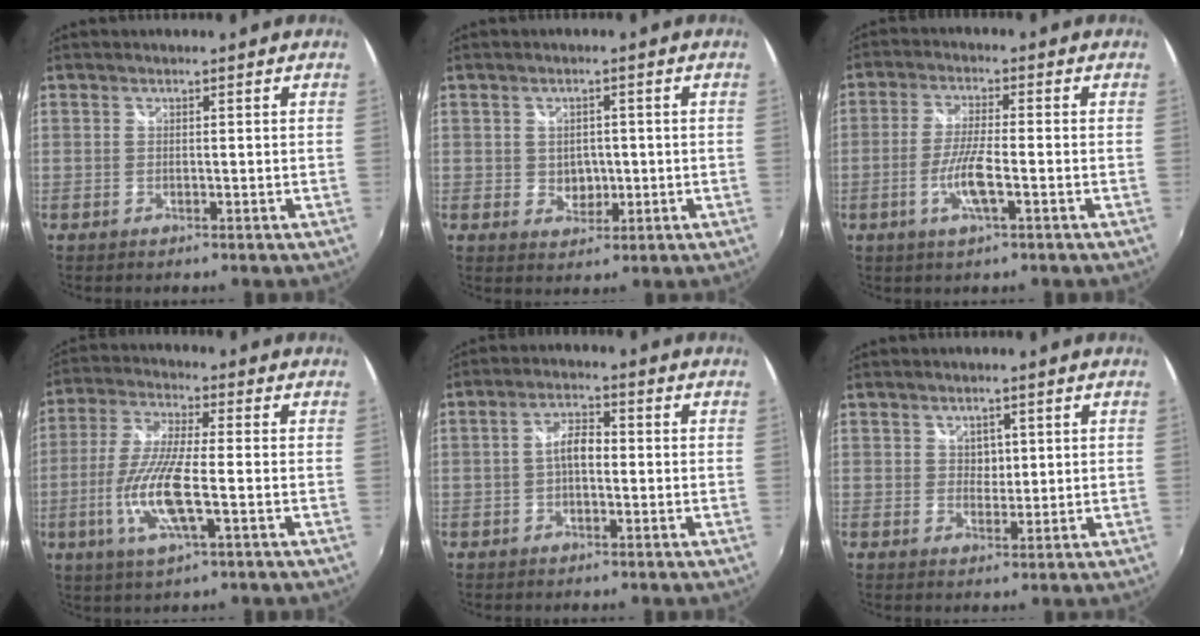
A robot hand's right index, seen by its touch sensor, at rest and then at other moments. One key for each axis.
{"total": 4.1, "fx": -0.1, "fy": 3.4, "fz": 2.2, "tx": -0.035, "ty": 0.001, "tz": 0.002}
{"total": 6.8, "fx": -2.3, "fy": 0.8, "fz": 6.3, "tx": -0.130, "ty": -0.006, "tz": -0.045}
{"total": 12.3, "fx": -3.0, "fy": 2.6, "fz": 11.6, "tx": -0.242, "ty": -0.010, "tz": -0.061}
{"total": 4.1, "fx": -0.5, "fy": 2.0, "fz": 3.6, "tx": -0.067, "ty": 0.012, "tz": -0.010}
{"total": 2.3, "fx": 0.9, "fy": 2.0, "fz": 0.9, "tx": -0.007, "ty": 0.003, "tz": 0.017}